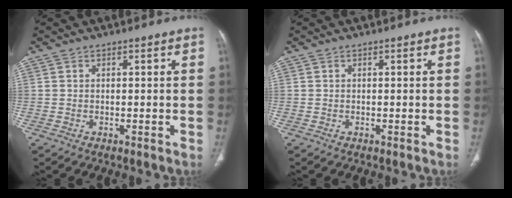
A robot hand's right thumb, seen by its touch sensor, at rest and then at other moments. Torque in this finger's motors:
{"motor_torque": [0.00, 0.23, 0.55, -0.39, -0.04]}